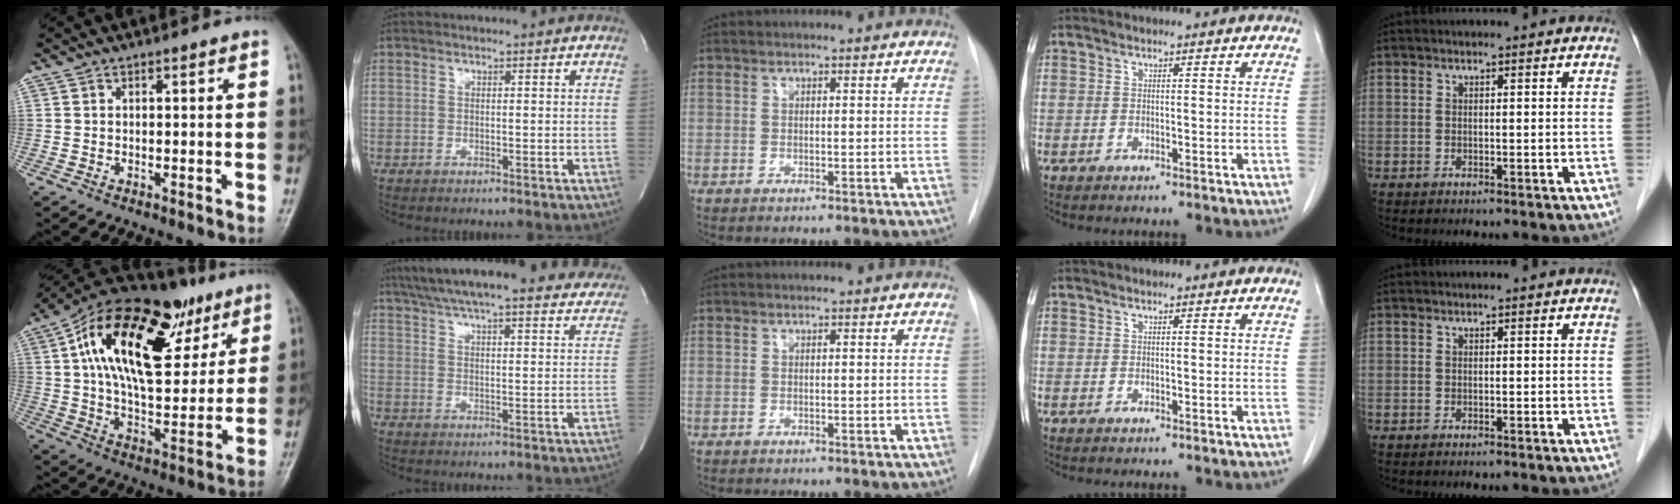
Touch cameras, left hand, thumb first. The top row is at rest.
{"thumb": {"total": 29.4, "force": [12.7, 14.5, 22.2], "torque": [-0.340, -0.001, 0.206]}, "index": {"total": 32.1, "force": [28.5, 5.1, 13.9], "torque": [-0.234, -0.038, 0.353]}}